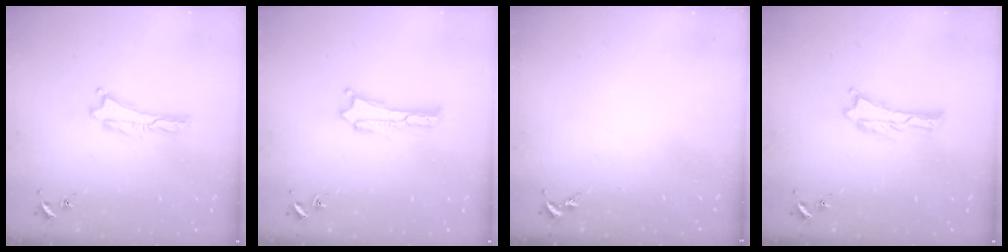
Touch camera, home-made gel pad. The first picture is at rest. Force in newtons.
{"total": 0.0}
{"total": 0.0}
{"total": 0.0}